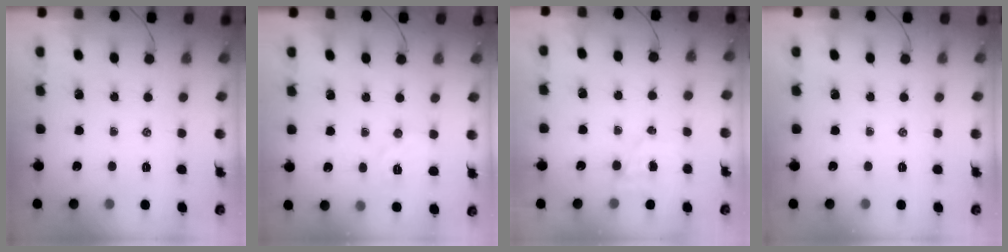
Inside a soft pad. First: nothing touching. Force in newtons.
{"total": 6.7, "press": 6.6, "slide": 1.1}
{"total": 3.4, "press": 3.2, "slide": 1.0}
{"total": 0.0}